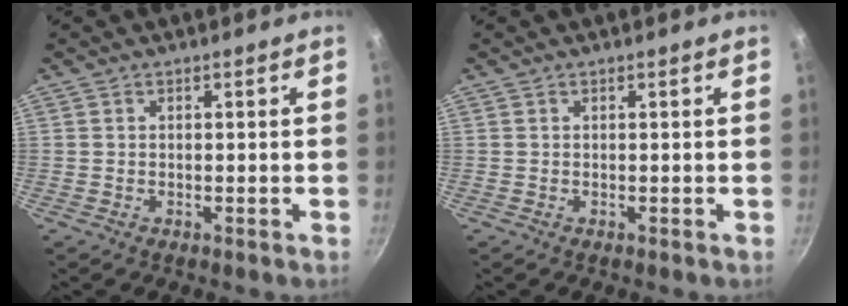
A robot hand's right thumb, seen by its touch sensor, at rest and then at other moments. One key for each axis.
{"total": 0.0}